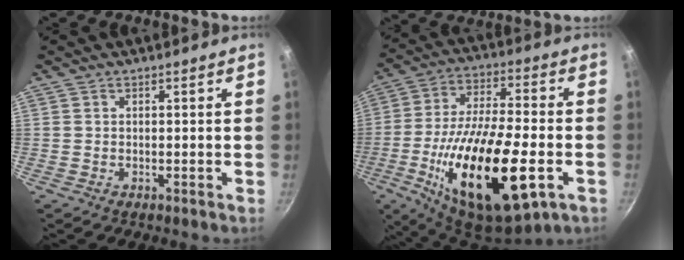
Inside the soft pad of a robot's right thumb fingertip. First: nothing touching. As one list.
[{"total": 27.3, "force": [-8.5, 10.2, 23.8], "torque": [-0.408, 0.014, -0.140]}]